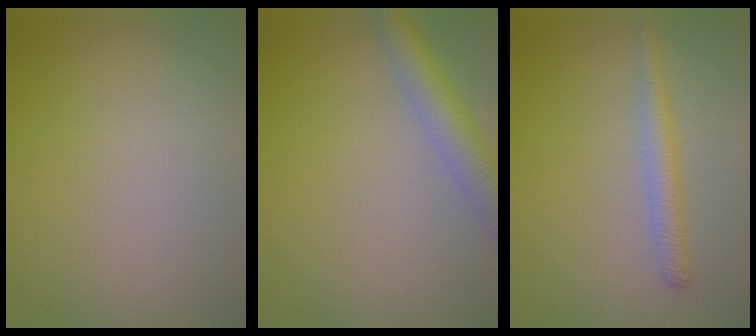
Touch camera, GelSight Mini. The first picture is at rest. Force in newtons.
{"total": 4.5, "press": 4.4, "slide": 0.3}
{"total": 2.1, "press": 2.1, "slide": 0.1}